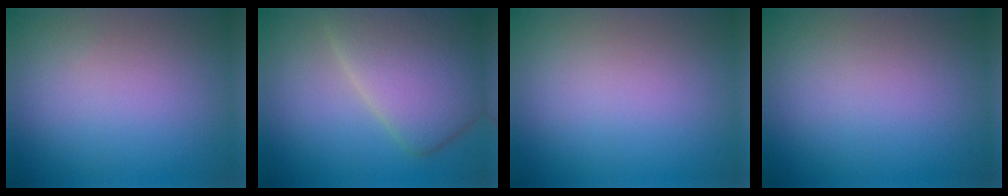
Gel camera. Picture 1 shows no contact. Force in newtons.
{"total": 8.0, "press": 8.0, "slide": 0.5}
{"total": 0.0}
{"total": 0.0}